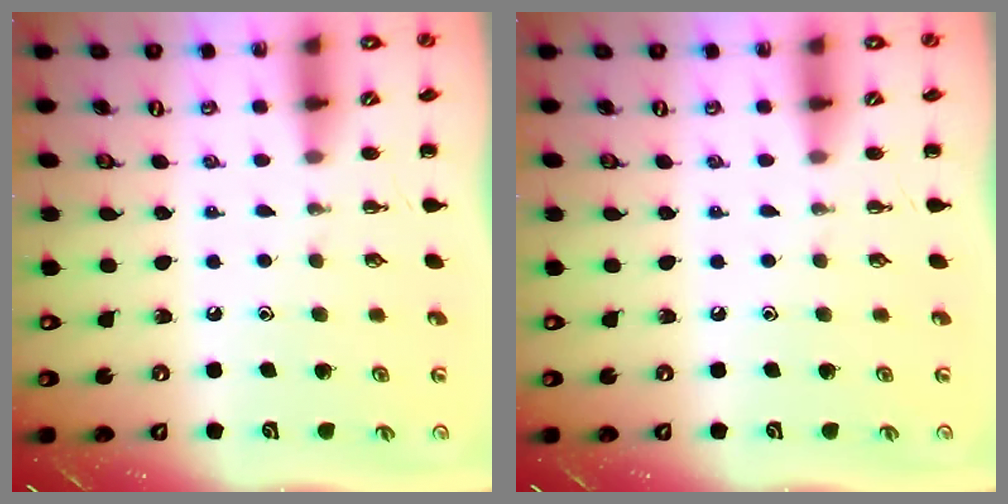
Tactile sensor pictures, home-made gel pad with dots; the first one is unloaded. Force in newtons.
{"total": 0.0}